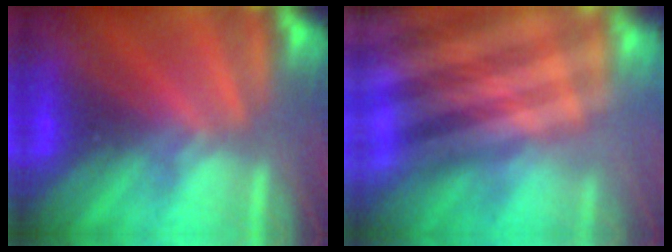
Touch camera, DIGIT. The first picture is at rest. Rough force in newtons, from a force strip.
{"total": 5.6}